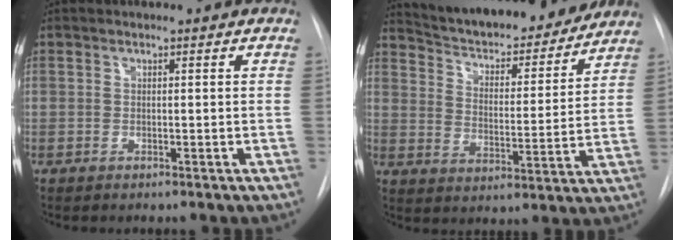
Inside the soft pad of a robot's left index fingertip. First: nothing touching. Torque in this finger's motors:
{"motor_torque": [0.07, -0.50, 0.33, 0.06]}